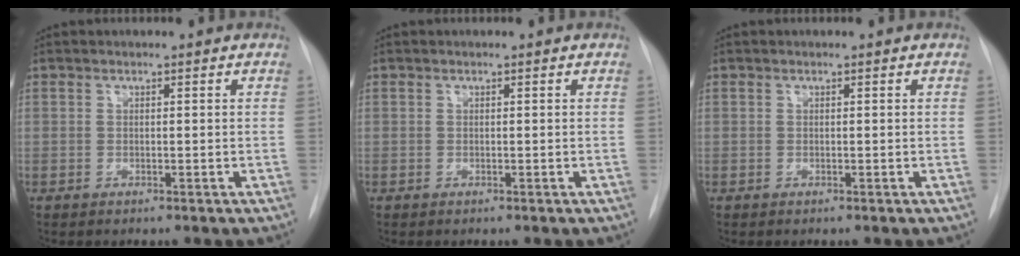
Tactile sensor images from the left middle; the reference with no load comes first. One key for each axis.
{"total": 0.0}
{"total": 0.0}